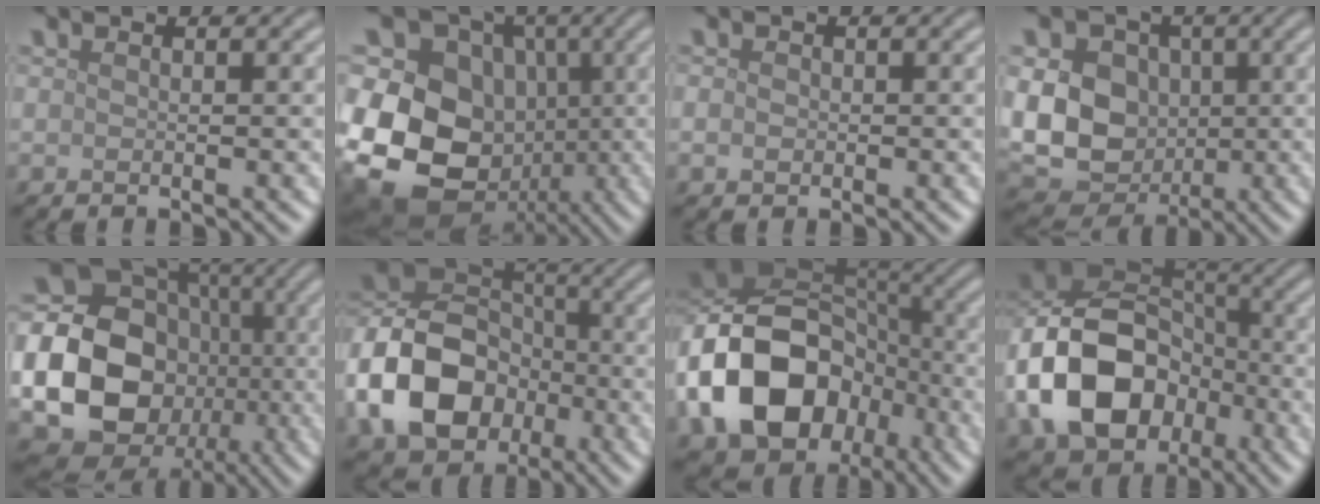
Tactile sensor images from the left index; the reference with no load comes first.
{"total": 15.4, "force": [-2.0, 12.9, 8.2], "torque": [-0.162, 0.000, -0.060]}
{"total": 0.9, "force": [-0.1, 0.8, 0.5], "torque": [-0.009, -0.001, -0.005]}
{"total": 12.5, "force": [0.3, 10.2, 7.1], "torque": [-0.125, 0.006, -0.018]}
{"total": 23.4, "force": [-3.6, 21.2, 9.3], "torque": [-0.215, -0.017, -0.102]}
{"total": 12.2, "force": [-3.8, 9.1, 7.1], "torque": [-0.142, 0.000, -0.084]}
{"total": 15.9, "force": [-5.1, 12.3, 8.7], "torque": [-0.176, -0.015, -0.103]}
{"total": 14.3, "force": [-4.3, 10.8, 8.4], "torque": [-0.174, -0.018, -0.085]}